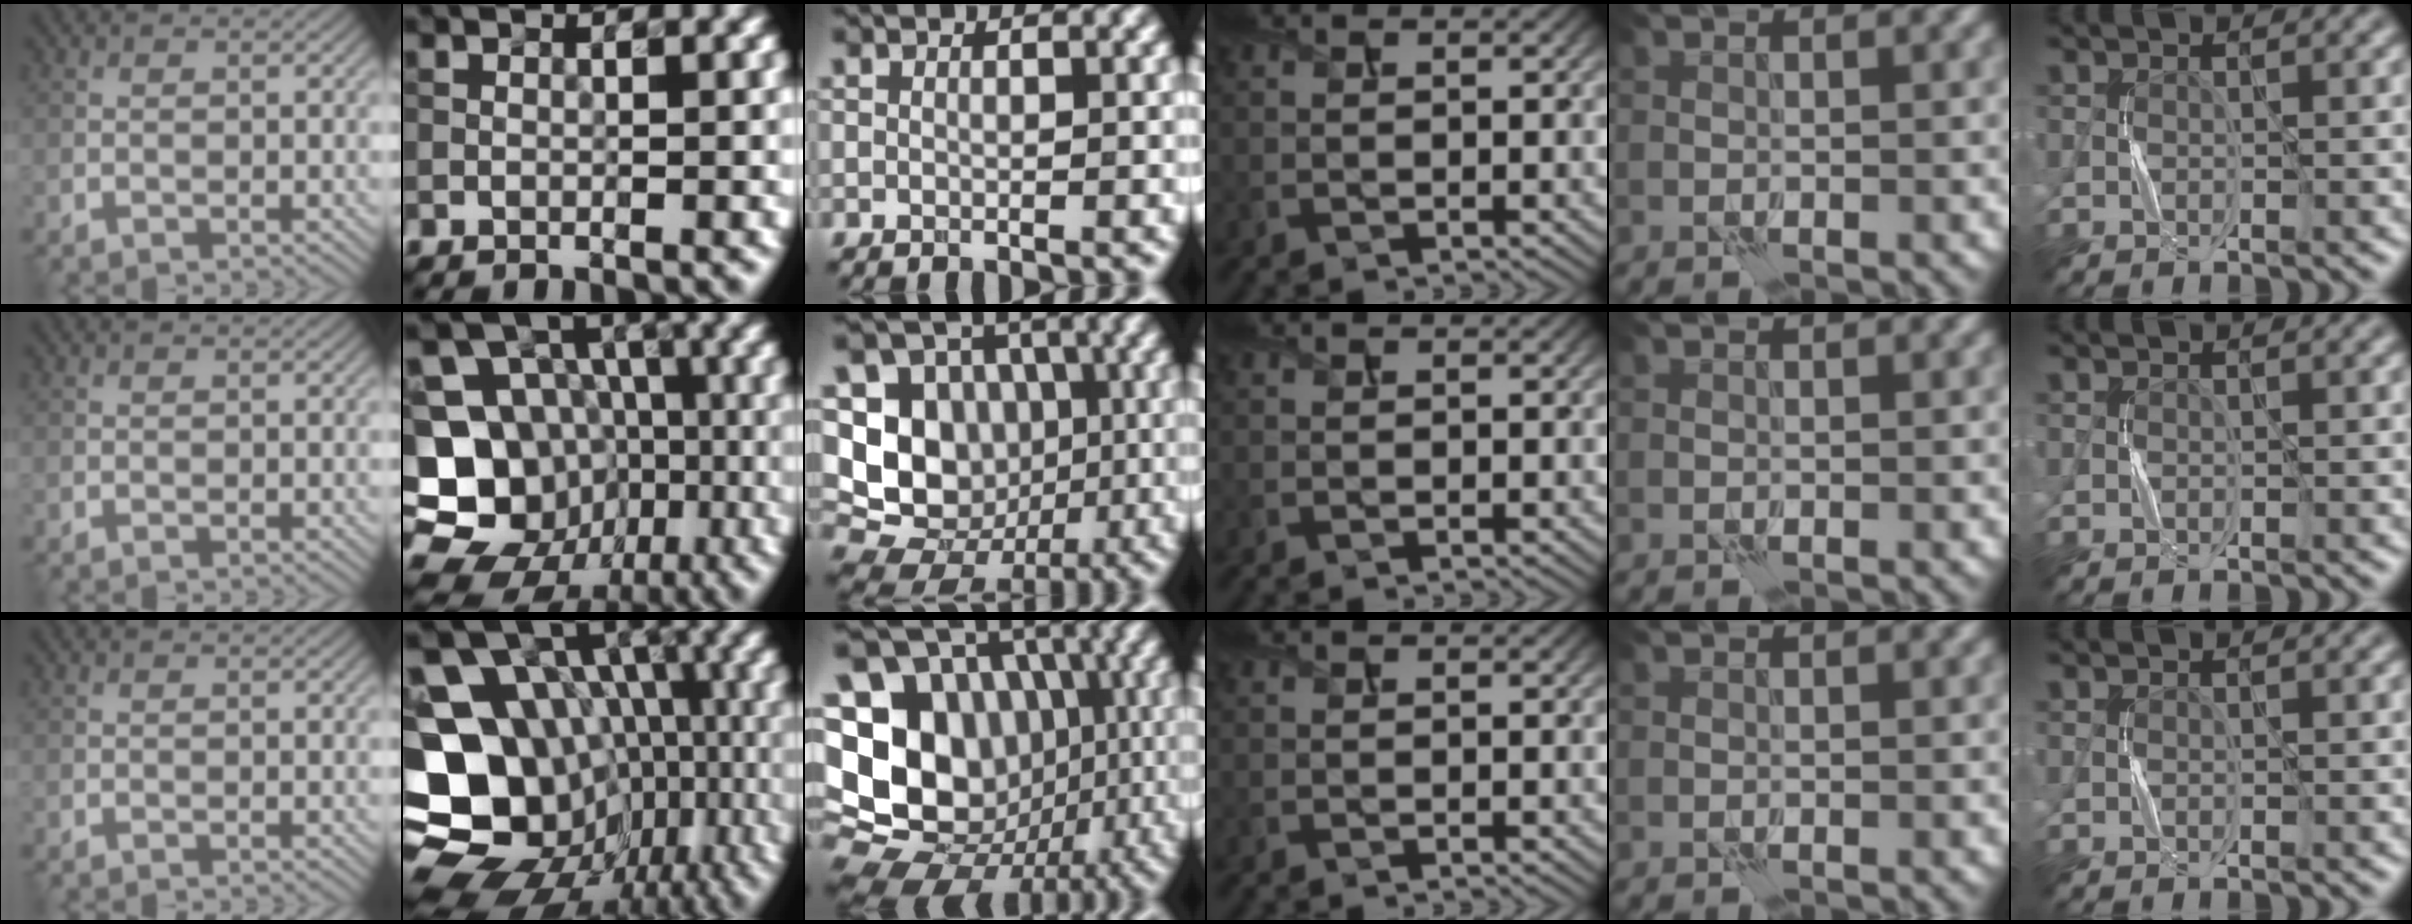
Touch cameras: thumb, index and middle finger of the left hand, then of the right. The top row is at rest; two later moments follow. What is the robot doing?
{"motion": "press", "object": "button"}